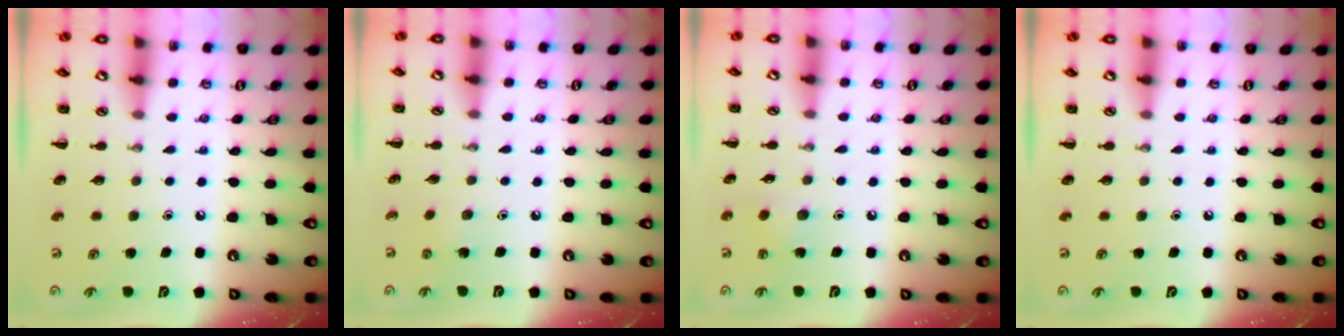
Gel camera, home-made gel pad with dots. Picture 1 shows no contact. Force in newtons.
{"total": 1.7, "press": 1.5, "slide": 0.7}
{"total": 5.1, "press": 4.8, "slide": 1.6}
{"total": 0.0}